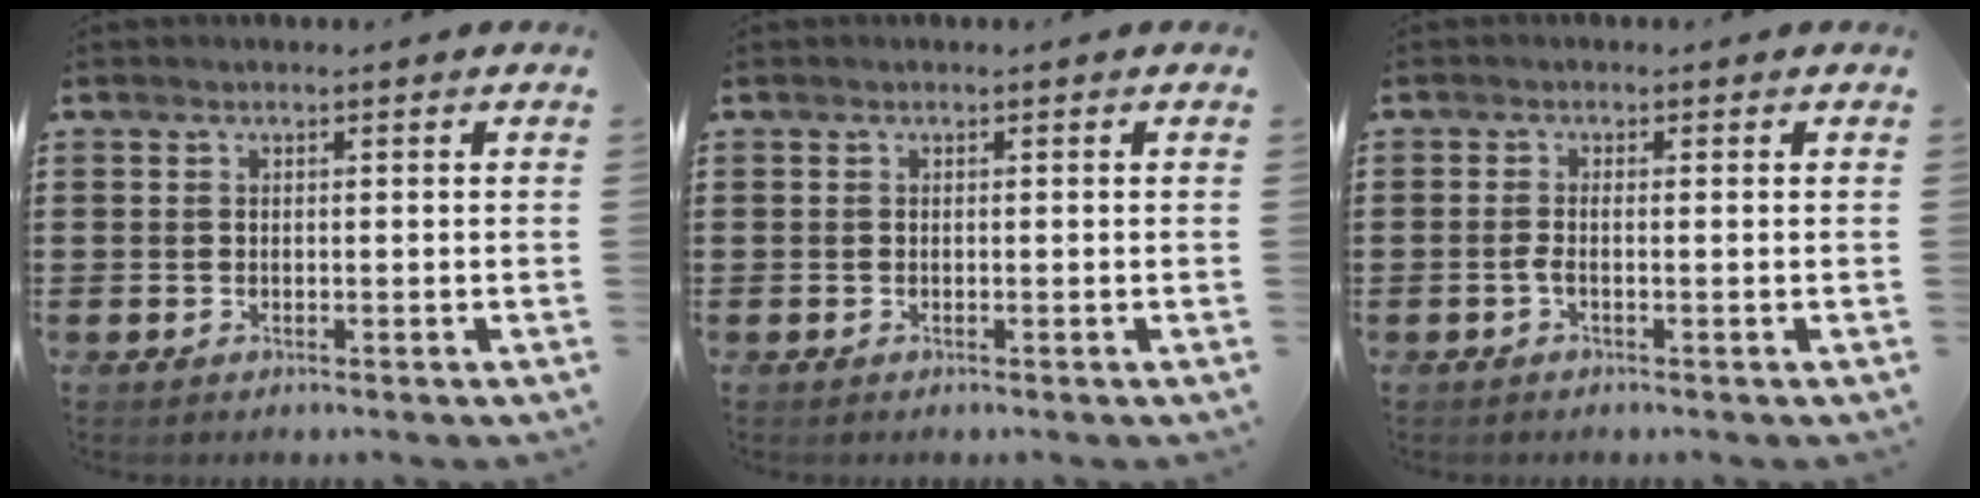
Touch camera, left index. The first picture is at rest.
{"total": 0.0}
{"total": 1.2, "force": [-0.5, 0.0, 1.1], "torque": [-0.022, -0.002, -0.008]}